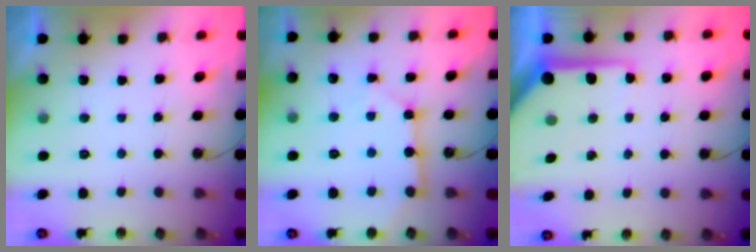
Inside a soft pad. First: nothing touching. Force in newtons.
{"total": 8.7, "press": 8.6, "slide": 0.7}
{"total": 9.7, "press": 9.6, "slide": 1.1}